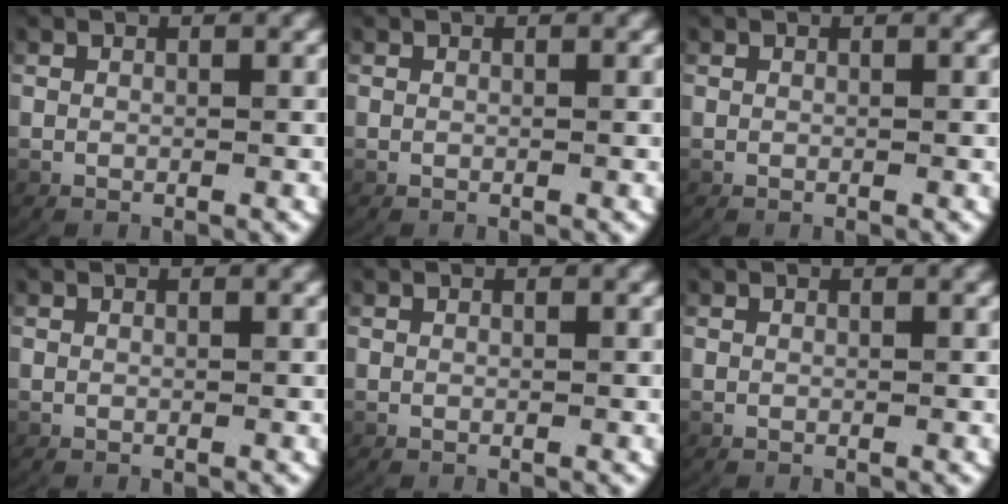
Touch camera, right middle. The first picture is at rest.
{"total": 0.0}
{"total": 0.0}
{"total": 0.0}
{"total": 0.0}
{"total": 0.0}